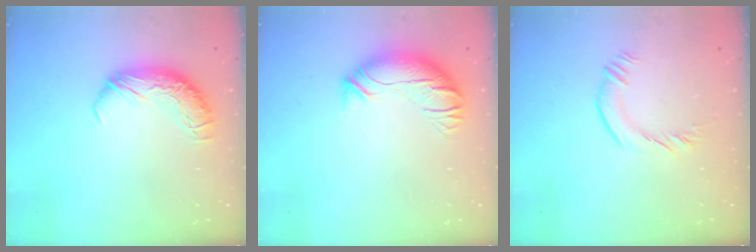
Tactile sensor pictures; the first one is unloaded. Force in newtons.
{"total": 2.5, "press": 0.8, "slide": 2.4}
{"total": 2.5, "press": 2.3, "slide": 0.9}